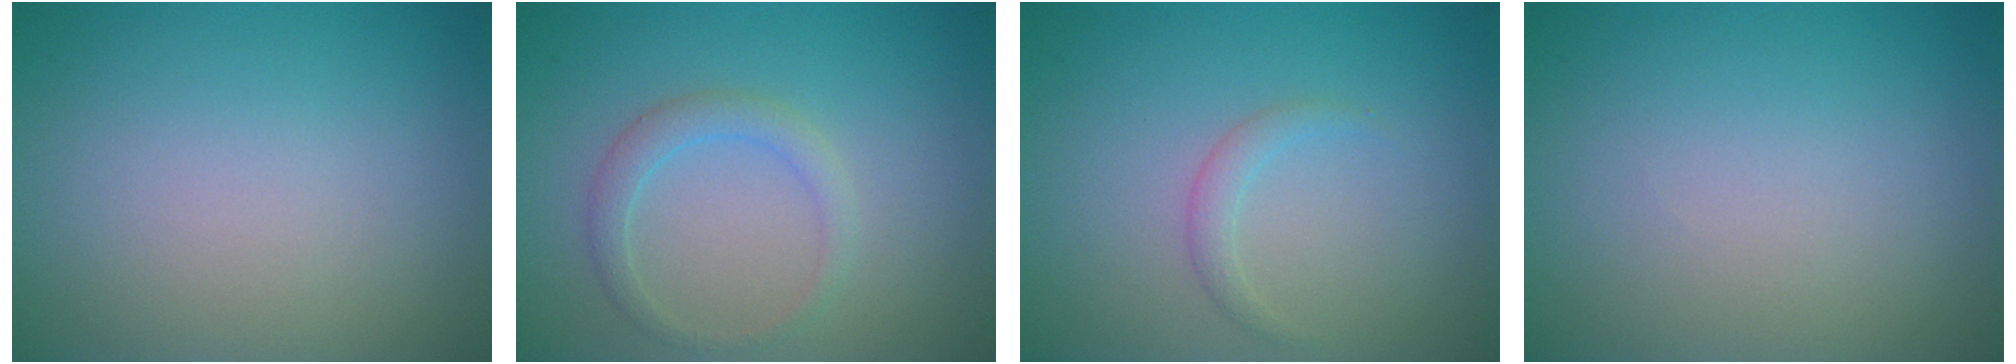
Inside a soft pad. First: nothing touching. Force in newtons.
{"total": 1.9, "press": 1.9, "slide": 0.1}
{"total": 1.1, "press": 1.1, "slide": 0.1}
{"total": 0.0}